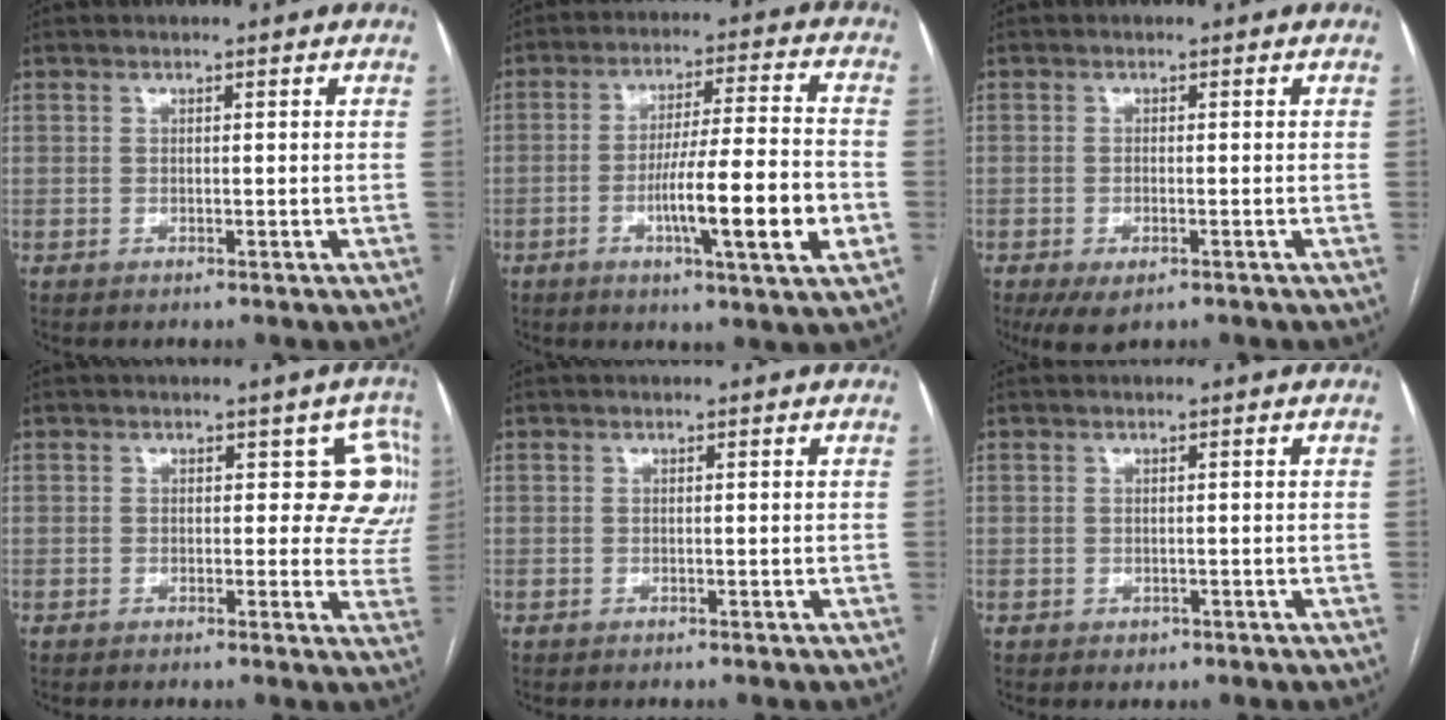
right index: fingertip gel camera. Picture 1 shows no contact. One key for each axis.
{"total": 13.8, "fx": -3.9, "fy": 0.4, "fz": 13.2, "tx": -0.220, "ty": -0.004, "tz": -0.063}
{"total": 4.4, "fx": -2.4, "fy": 1.8, "fz": 3.2, "tx": -0.060, "ty": -0.010, "tz": -0.033}
{"total": 7.4, "fx": 2.1, "fy": 4.4, "fz": 5.5, "tx": -0.022, "ty": 0.011, "tz": 0.014}
{"total": 0.0}
{"total": 1.0, "fx": -0.3, "fy": 0.9, "fz": 0.3, "tx": -0.006, "ty": 0.002, "tz": -0.001}